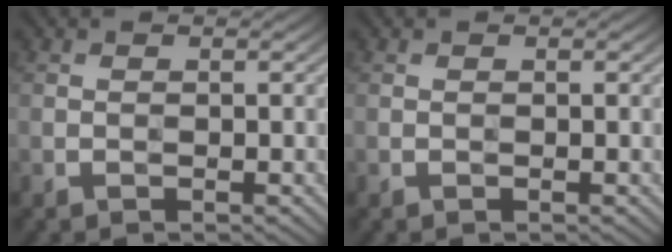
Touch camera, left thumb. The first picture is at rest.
{"total": 0.0}